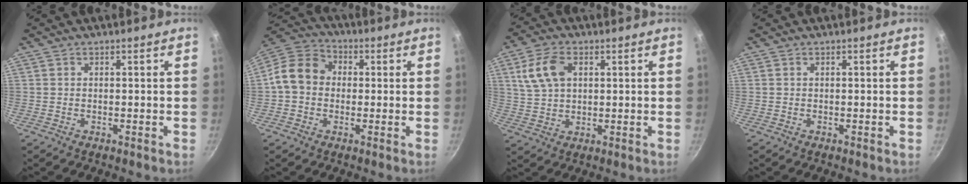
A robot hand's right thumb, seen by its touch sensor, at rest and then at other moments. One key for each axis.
{"total": 10.9, "fx": 0.0, "fy": 9.1, "fz": 6.0, "tx": -0.080, "ty": 0.029, "tz": -0.024}
{"total": 9.0, "fx": 2.8, "fy": 5.8, "fz": 6.3, "tx": -0.116, "ty": 0.003, "tz": 0.054}
{"total": 0.0}